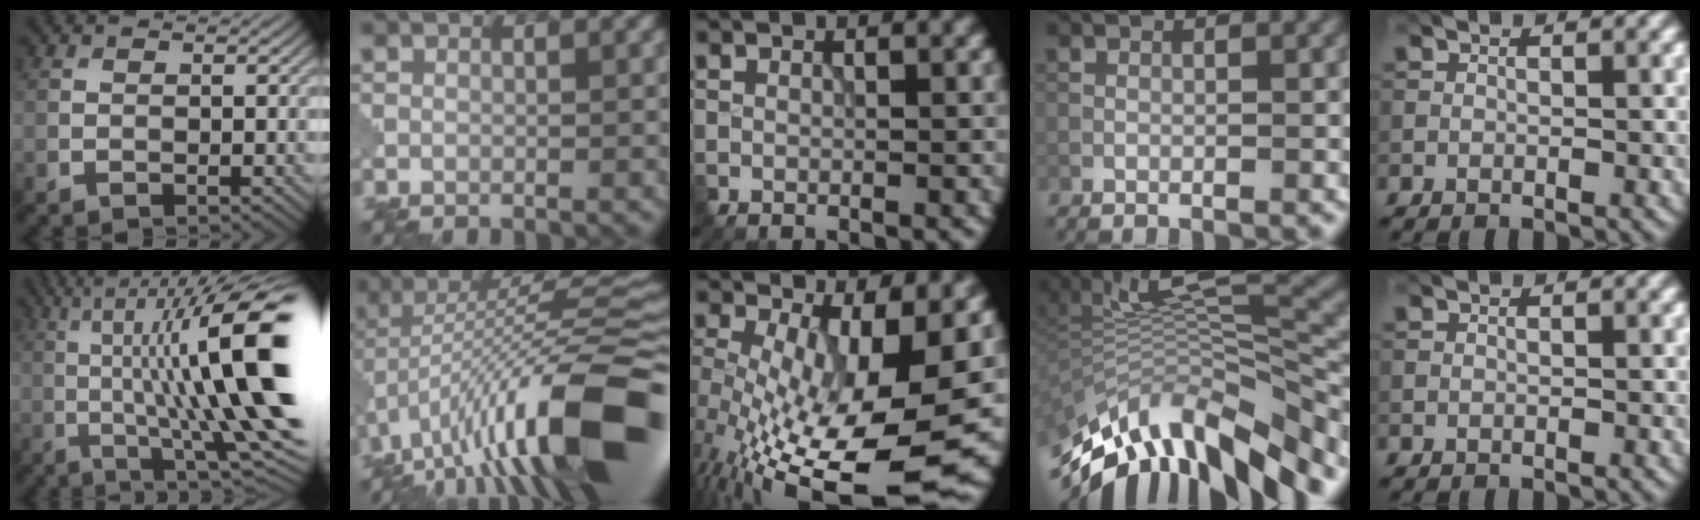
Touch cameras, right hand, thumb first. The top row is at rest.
{"thumb": {"total": 18.6, "force": [2.1, 4.7, 17.9], "torque": [-0.269, 0.034, 0.048]}, "index": {"total": 16.5, "force": [-6.3, 5.2, 14.3], "torque": [-0.218, 0.043, -0.122]}, "middle": {"total": 15.0, "force": [-1.9, 5.3, 13.9], "torque": [-0.242, -0.043, -0.012]}, "ring": {"total": 12.6, "force": [-5.2, 4.7, 10.5], "torque": [-0.198, 0.026, -0.087]}}